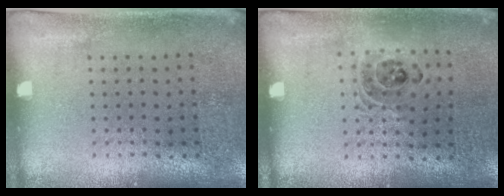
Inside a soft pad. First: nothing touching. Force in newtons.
{"total": 1.1, "press": 1.0, "slide": 0.4}